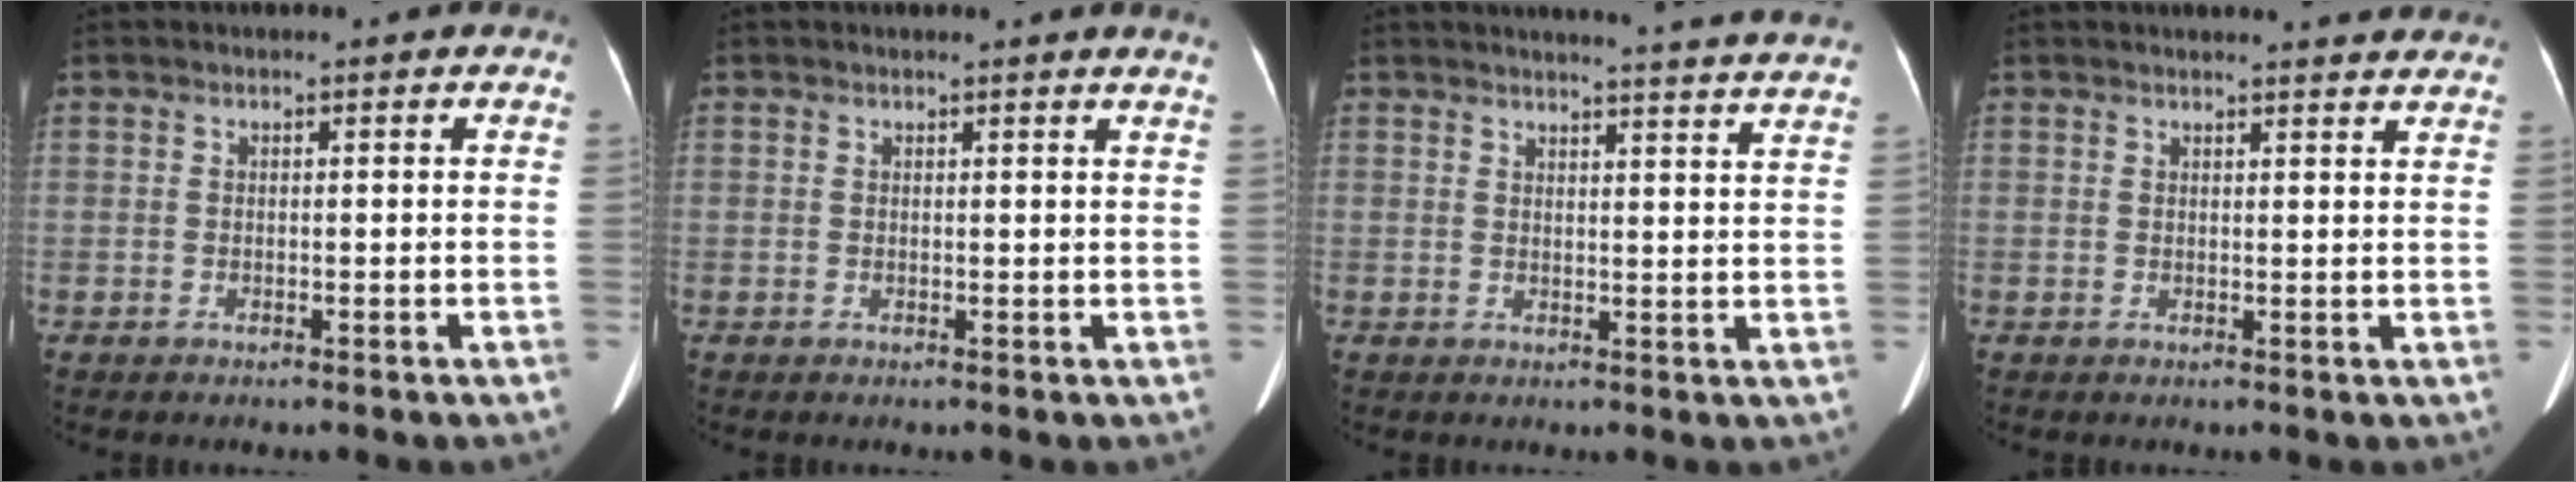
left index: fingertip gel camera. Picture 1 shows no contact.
{"total": 2.8, "force": [2.6, -0.5, 0.9], "torque": [-0.014, -0.009, 0.015]}
{"total": 15.8, "force": [15.2, -1.0, 4.1], "torque": [-0.053, -0.068, 0.158]}
{"total": 8.1, "force": [7.8, 0.3, 2.3], "torque": [-0.021, -0.001, 0.067]}